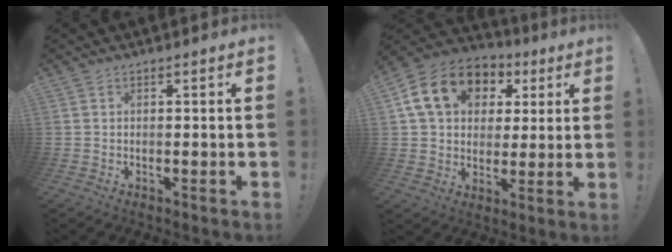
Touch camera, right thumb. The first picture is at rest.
{"total": 17.9, "force": [6.6, 13.5, 9.7], "torque": [-0.156, -0.005, 0.131]}